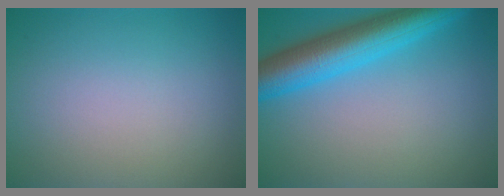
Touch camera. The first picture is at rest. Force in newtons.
{"total": 7.3, "press": 7.3, "slide": 0.4}